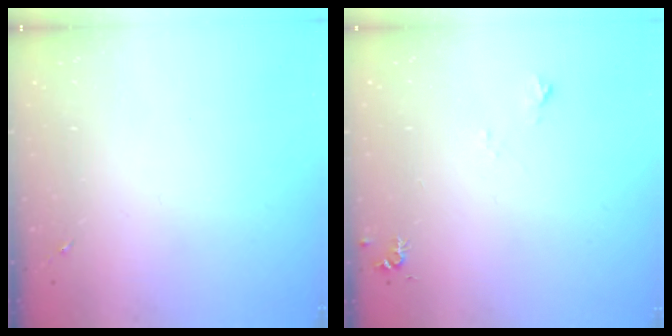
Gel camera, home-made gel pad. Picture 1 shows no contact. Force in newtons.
{"total": 5.5, "press": 5.5, "slide": 0.7}